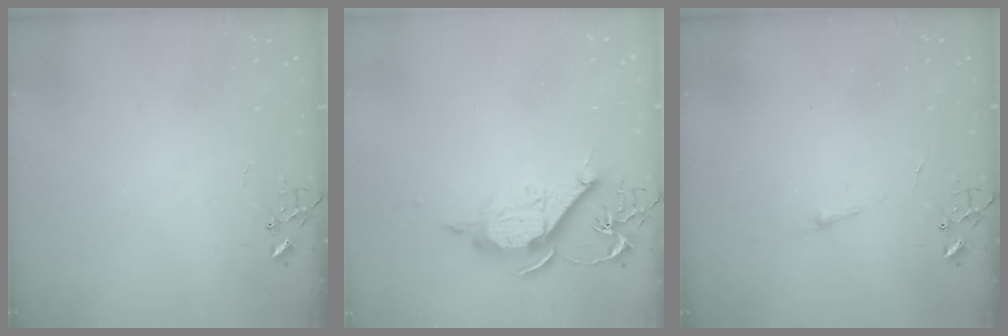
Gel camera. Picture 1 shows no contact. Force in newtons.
{"total": 12.0, "press": 11.9, "slide": 1.2}
{"total": 3.1, "press": 3.1, "slide": 0.4}